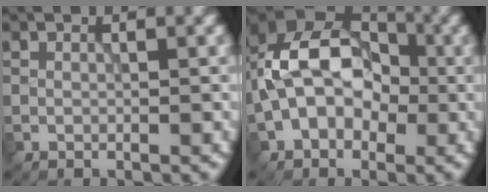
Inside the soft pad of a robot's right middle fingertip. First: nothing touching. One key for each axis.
{"total": 9.6, "fx": -0.3, "fy": 6.7, "fz": 6.9, "tx": -0.106, "ty": 0.031, "tz": -0.025}